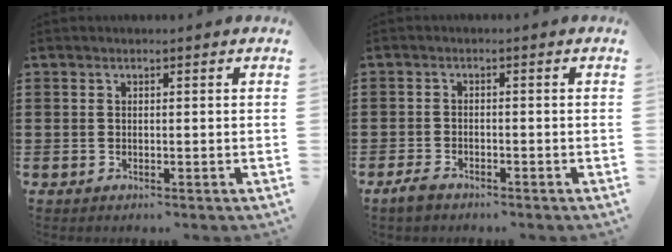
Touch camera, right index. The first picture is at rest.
{"total": 1.9, "force": [-1.7, 0.6, 0.6], "torque": [-0.023, 0.000, -0.037]}